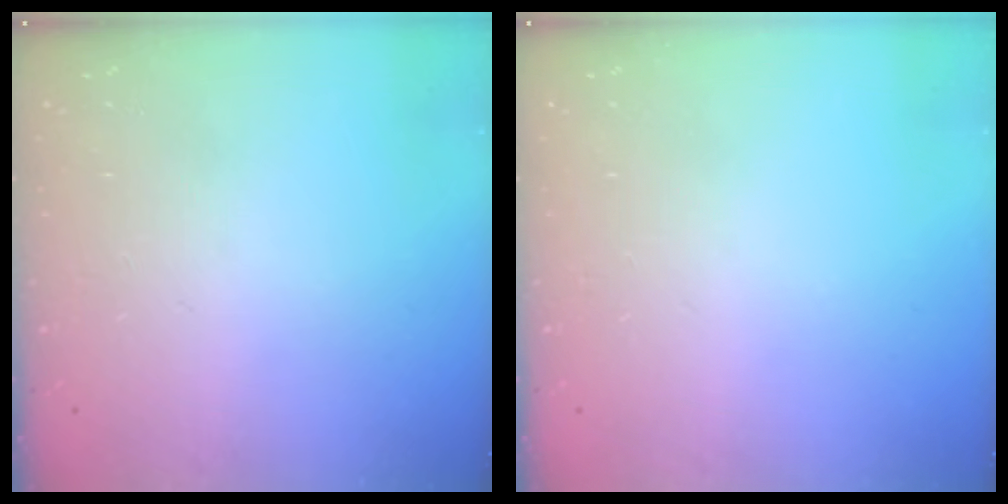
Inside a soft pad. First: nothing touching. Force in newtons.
{"total": 0.0}